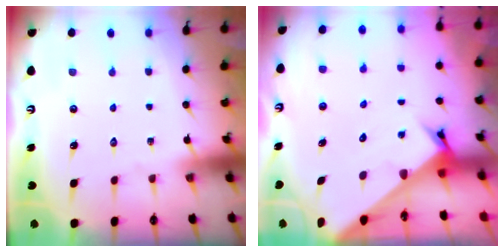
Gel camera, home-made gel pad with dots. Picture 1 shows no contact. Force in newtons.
{"total": 2.6, "press": 2.6, "slide": 0.2}